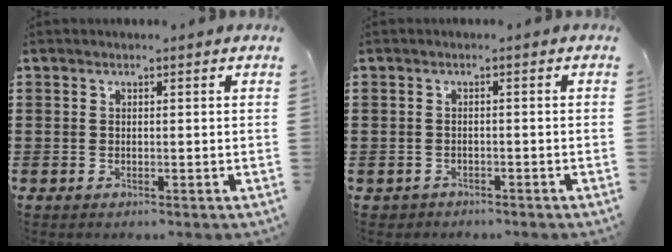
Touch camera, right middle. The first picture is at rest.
{"total": 1.1, "force": [-0.9, 0.5, -0.1], "torque": [-0.002, 0.003, -0.023]}